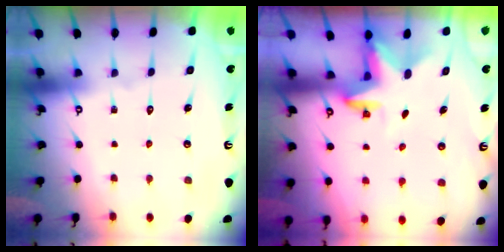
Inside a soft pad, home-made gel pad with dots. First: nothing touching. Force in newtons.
{"total": 3.0, "press": 3.0, "slide": 0.1}